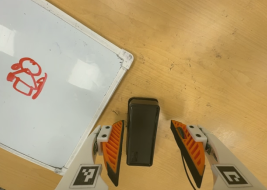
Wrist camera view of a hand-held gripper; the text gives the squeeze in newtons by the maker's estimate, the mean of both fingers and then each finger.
{"total": 0.0}